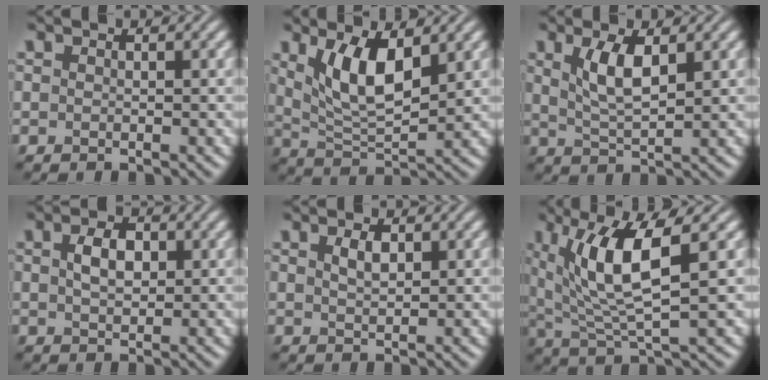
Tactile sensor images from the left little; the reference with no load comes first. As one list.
[{"total": 6.0, "force": [2.3, 2.4, 4.9], "torque": [-0.101, -0.010, 0.048]}, {"total": 3.8, "force": [1.5, 1.3, 3.3], "torque": [-0.070, -0.002, 0.031]}, {"total": 2.9, "force": [0.7, 1.8, 2.2], "torque": [-0.046, 0.004, 0.013]}, {"total": 1.7, "force": [0.8, 0.8, 1.2], "torque": [-0.026, 0.002, 0.018]}, {"total": 8.2, "force": [2.8, 2.1, 7.4], "torque": [-0.148, -0.006, 0.055]}]